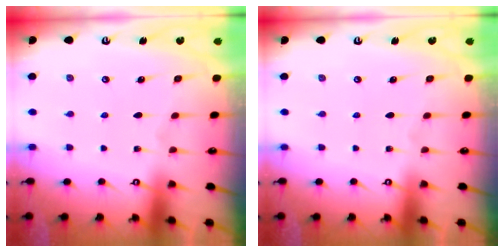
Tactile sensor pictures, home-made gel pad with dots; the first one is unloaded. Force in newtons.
{"total": 0.0}